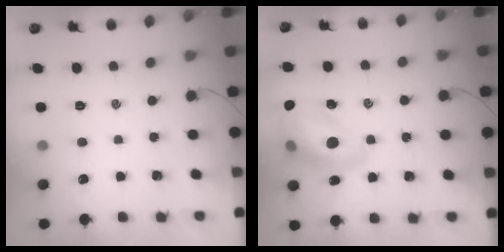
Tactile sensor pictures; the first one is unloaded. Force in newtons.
{"total": 18.1, "press": 17.6, "slide": 4.2}